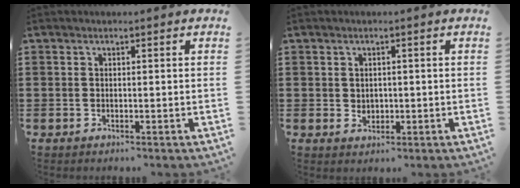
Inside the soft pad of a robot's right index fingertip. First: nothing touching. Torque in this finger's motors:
{"motor_torque": [0.02, 1.56, 0.02, 0.00]}